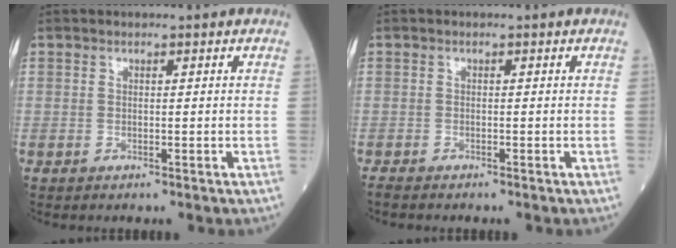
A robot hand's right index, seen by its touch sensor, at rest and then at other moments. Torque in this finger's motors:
{"motor_torque": [-0.10, -0.12, 0.07, 0.00]}